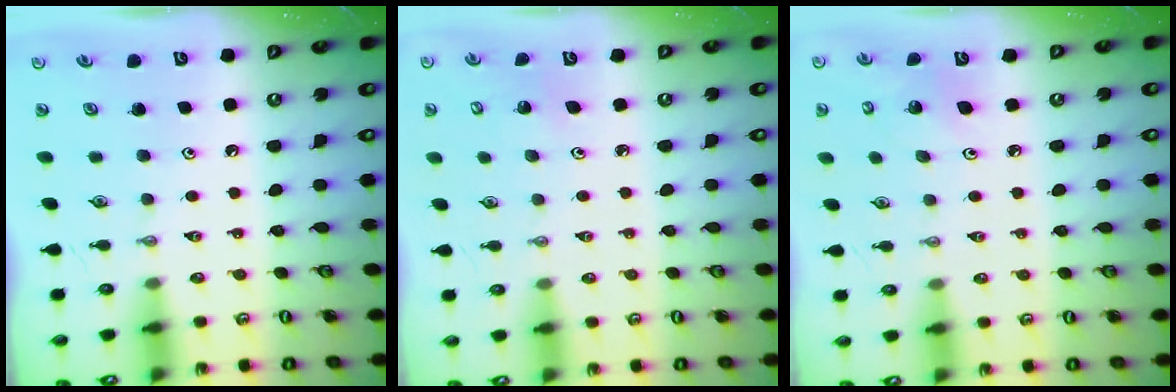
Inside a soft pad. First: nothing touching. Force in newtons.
{"total": 2.9, "press": 2.9, "slide": 0.2}
{"total": 3.8, "press": 3.8, "slide": 0.3}